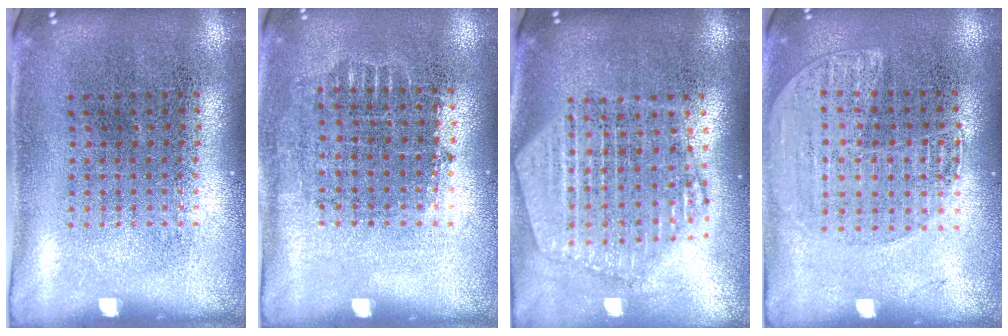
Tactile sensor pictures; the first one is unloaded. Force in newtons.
{"total": 0.7, "press": 0.7, "slide": 0.2}
{"total": 2.4, "press": 2.0, "slide": 1.2}
{"total": 1.3, "press": 1.3, "slide": 0.2}